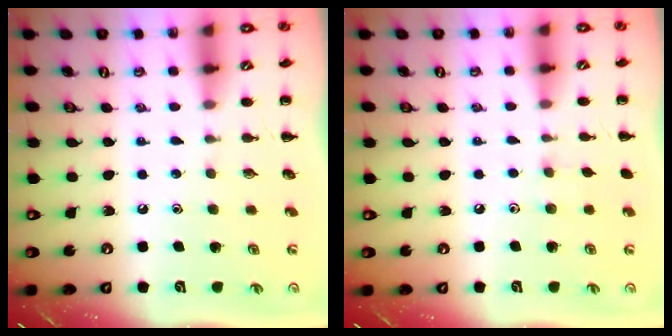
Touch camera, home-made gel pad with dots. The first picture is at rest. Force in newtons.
{"total": 4.2, "press": 3.9, "slide": 1.6}